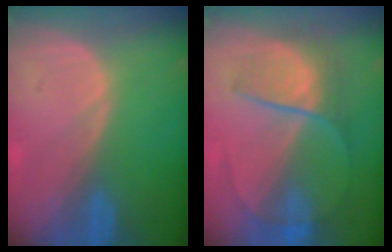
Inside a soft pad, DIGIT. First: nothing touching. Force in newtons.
{"total": 6.8, "press": 6.6, "slide": 1.6}